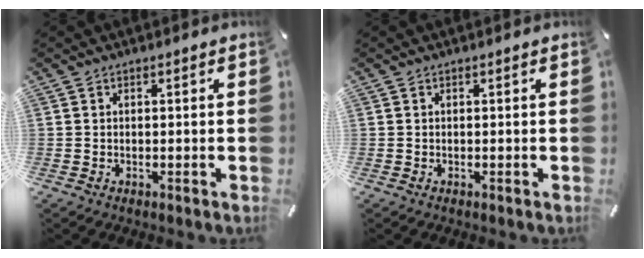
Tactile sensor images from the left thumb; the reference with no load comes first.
{"total": 0.0}